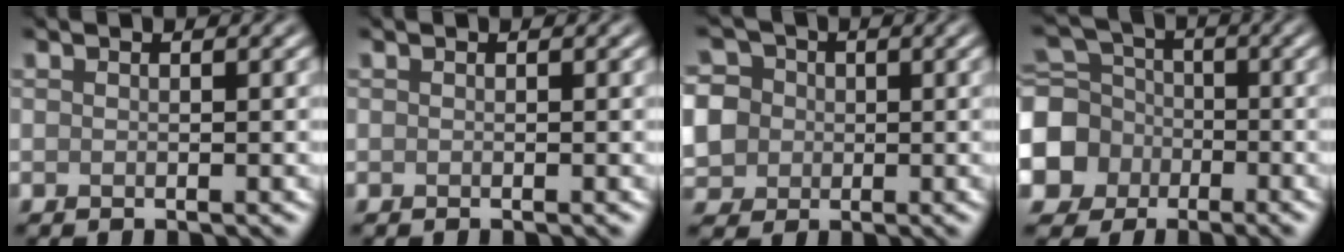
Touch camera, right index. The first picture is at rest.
{"total": 0.0}
{"total": 8.1, "force": [-0.4, 7.5, 3.2], "torque": [-0.084, 0.022, -0.036]}
{"total": 7.9, "force": [-2.8, 6.9, 2.8], "torque": [-0.071, -0.010, -0.078]}